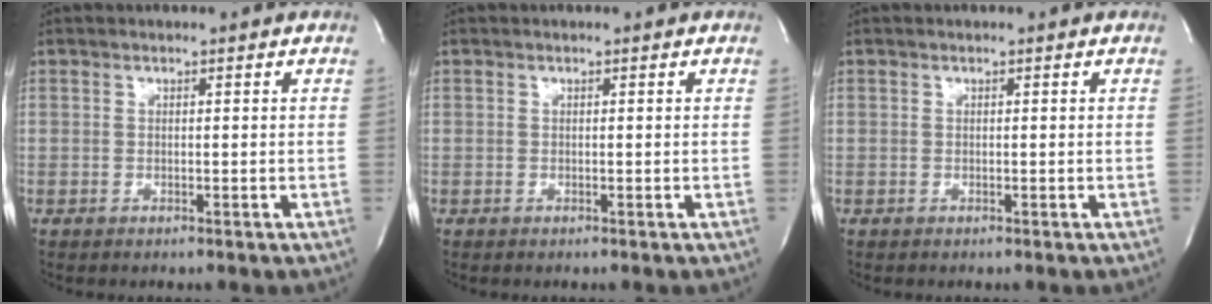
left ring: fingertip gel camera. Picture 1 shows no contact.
{"total": 0.0}
{"total": 0.0}